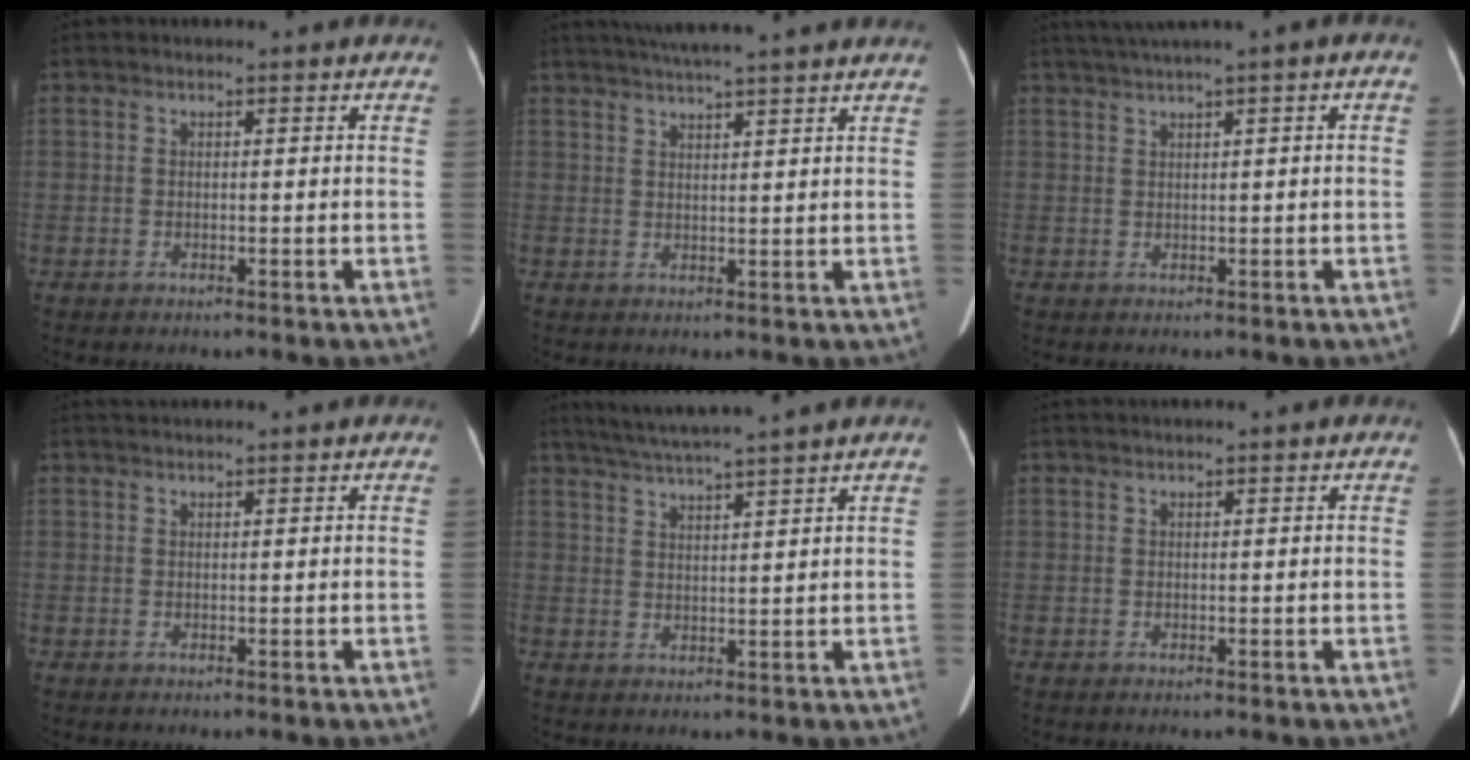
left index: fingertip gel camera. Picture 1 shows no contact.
{"total": 10.5, "force": [9.1, -0.8, 5.3], "torque": [-0.085, 0.029, 0.117]}
{"total": 3.7, "force": [1.9, -0.3, 3.2], "torque": [-0.063, 0.021, 0.040]}
{"total": 2.2, "force": [2.0, -0.3, 0.7], "torque": [-0.007, 0.028, 0.041]}
{"total": 8.5, "force": [7.3, -1.8, 4.0], "torque": [-0.069, 0.016, 0.114]}
{"total": 1.1, "force": [0.9, -0.2, 0.5], "torque": [-0.007, 0.019, 0.024]}